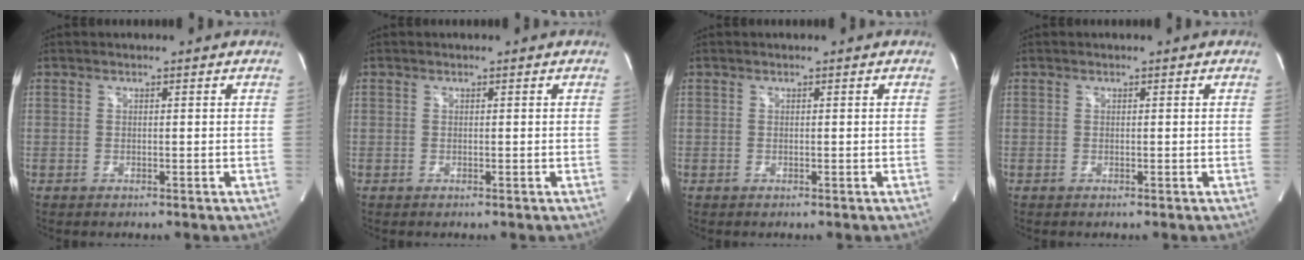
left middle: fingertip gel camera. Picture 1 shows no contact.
{"total": 0.0}
{"total": 0.0}
{"total": 0.0}